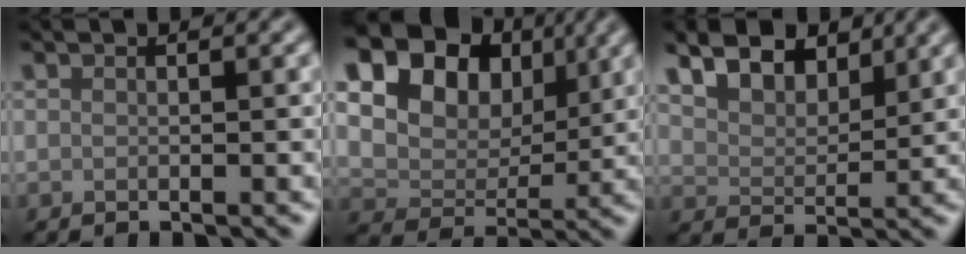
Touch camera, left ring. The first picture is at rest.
{"total": 19.2, "force": [8.9, 14.4, 9.0], "torque": [-0.205, 0.034, 0.156]}
{"total": 6.5, "force": [4.4, 3.6, 3.0], "torque": [-0.074, 0.008, 0.065]}